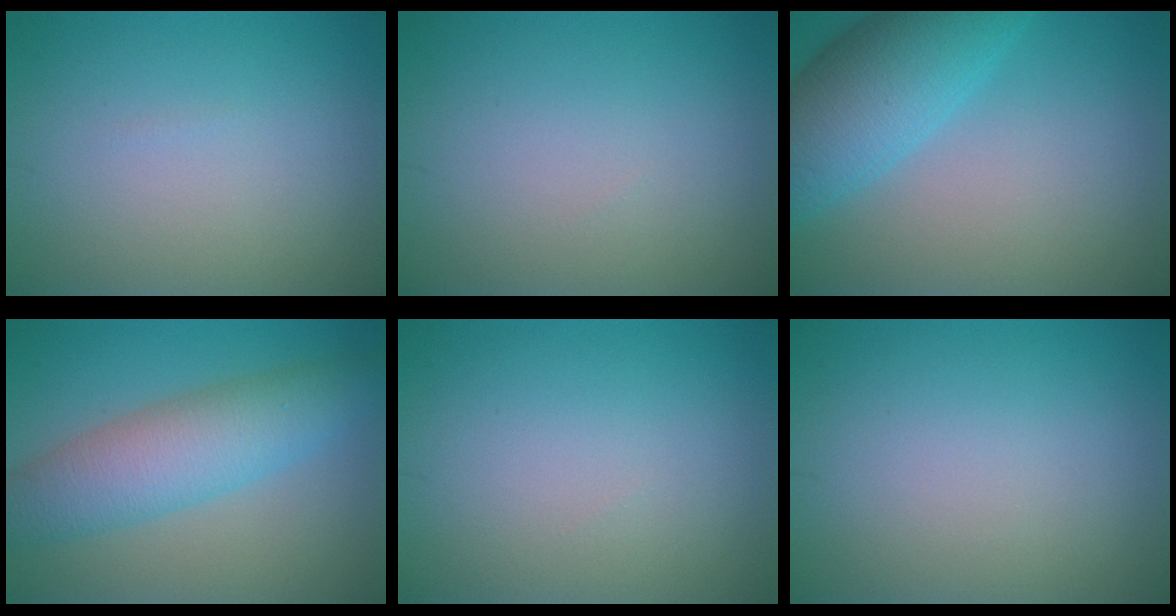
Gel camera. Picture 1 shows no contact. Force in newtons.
{"total": 0.0}
{"total": 7.7, "press": 7.7, "slide": 0.3}
{"total": 6.5, "press": 6.5, "slide": 0.0}
{"total": 0.0}
{"total": 0.0}